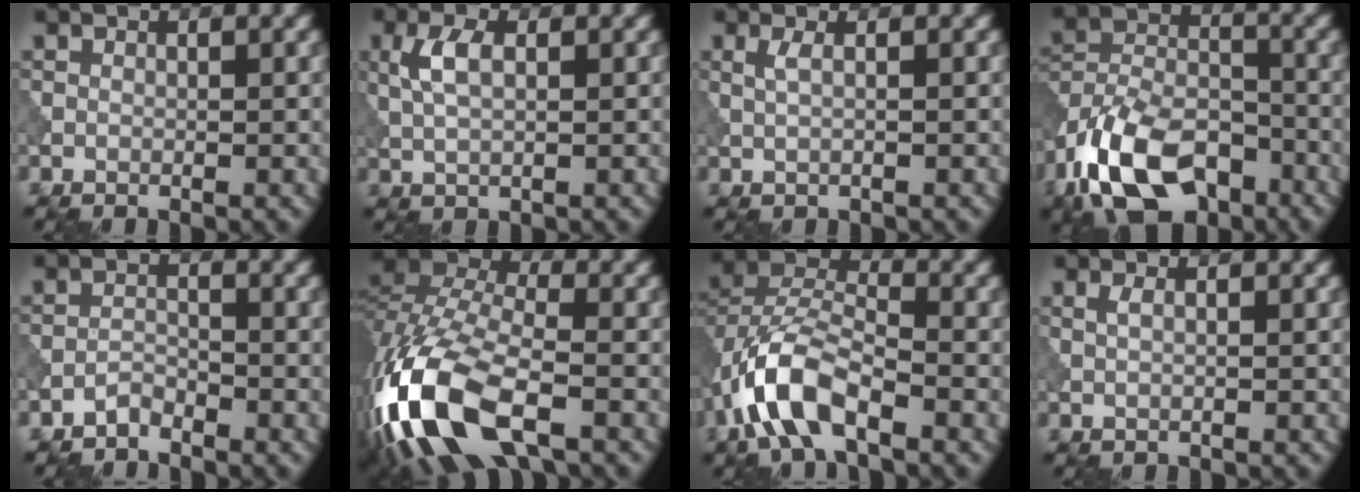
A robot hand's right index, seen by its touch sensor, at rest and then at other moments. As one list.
[{"total": 3.1, "force": [0.6, 1.5, 2.6], "torque": [-0.062, 0.006, 0.013]}, {"total": 1.4, "force": [0.3, 0.4, 1.3], "torque": [-0.025, 0.003, 0.005]}, {"total": 11.4, "force": [-7.2, 5.7, 6.7], "torque": [-0.132, 0.000, -0.140]}, {"total": 1.5, "force": [-1.4, 0.3, 0.2], "torque": [-0.005, 0.007, -0.030]}, {"total": 14.2, "force": [-6.8, 6.6, 10.6], "torque": [-0.242, -0.015, -0.137]}, {"total": 7.4, "force": [-3.8, 3.2, 5.5], "torque": [-0.109, 0.009, -0.083]}, {"total": 1.0, "force": [0.3, 0.3, 0.9], "torque": [-0.018, 0.002, 0.004]}]